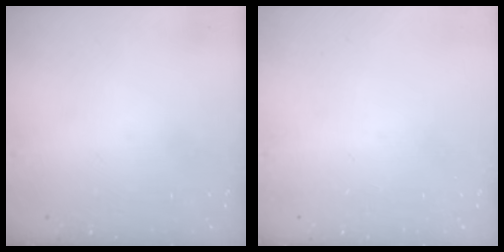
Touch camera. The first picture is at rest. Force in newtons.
{"total": 0.0}